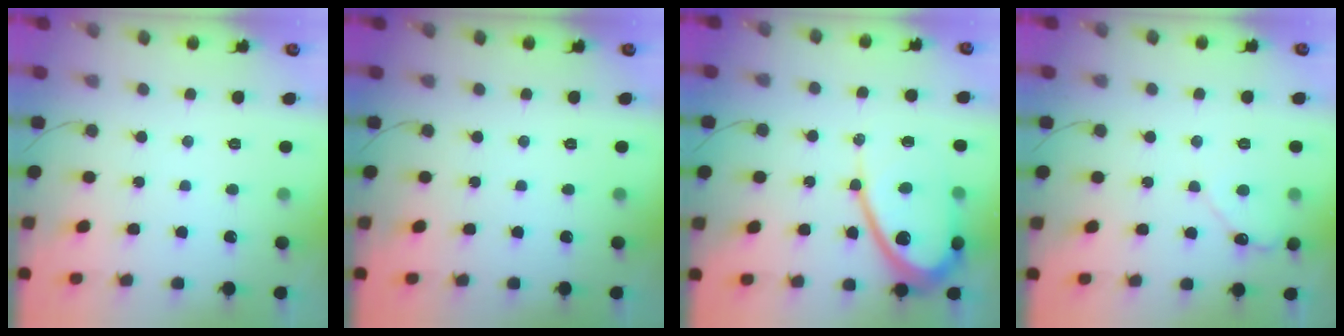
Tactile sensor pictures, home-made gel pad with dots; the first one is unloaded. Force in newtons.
{"total": 0.0}
{"total": 13.0, "press": 12.9, "slide": 1.2}
{"total": 5.9, "press": 5.8, "slide": 0.5}